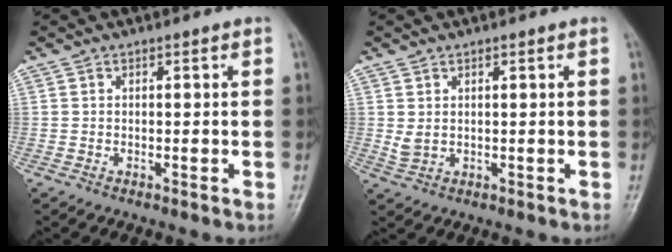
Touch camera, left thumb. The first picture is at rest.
{"total": 2.7, "force": [0.9, 1.6, 2.0], "torque": [-0.036, -0.001, 0.025]}